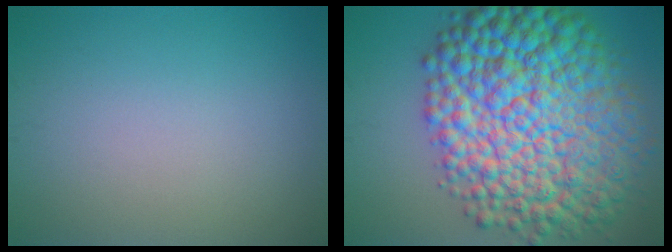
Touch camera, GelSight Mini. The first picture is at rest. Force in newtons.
{"total": 16.3, "press": 16.3, "slide": 0.0}